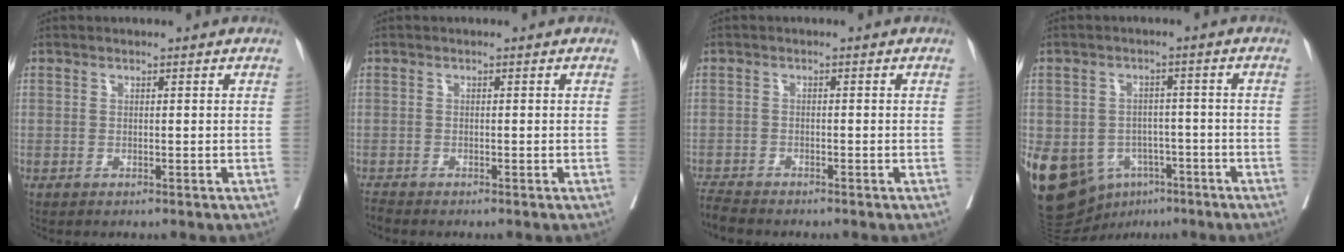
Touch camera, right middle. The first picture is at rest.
{"total": 0.9, "force": [-0.9, -0.1, 0.0], "torque": [-0.006, -0.005, -0.018]}
{"total": 3.1, "force": [-3.1, 0.1, 0.5], "torque": [-0.007, -0.014, -0.057]}
{"total": 18.0, "force": [-8.0, 13.6, 8.6], "torque": [-0.208, 0.008, -0.107]}